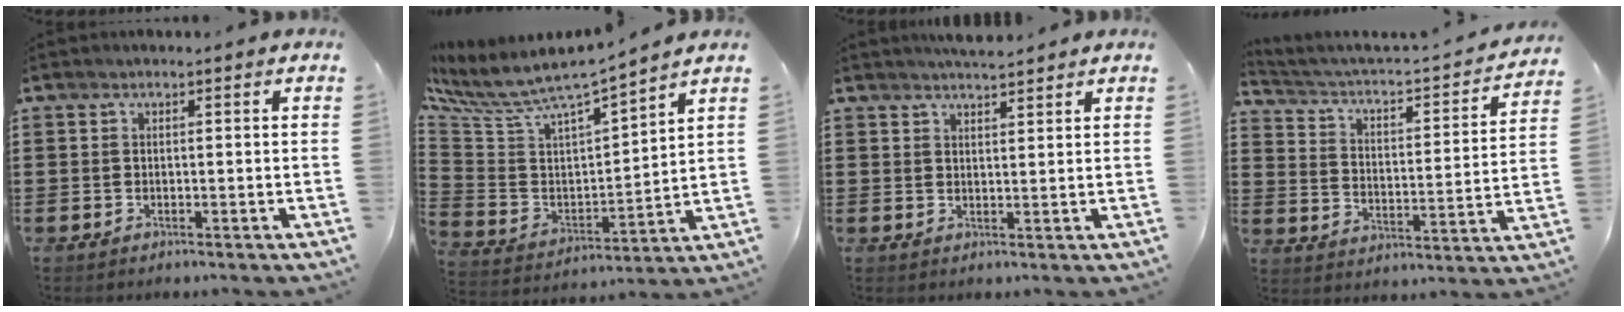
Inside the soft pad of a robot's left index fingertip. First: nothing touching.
{"total": 6.0, "force": [5.5, 0.9, 2.2], "torque": [-0.075, -0.053, 0.088]}
{"total": 2.9, "force": [2.8, 0.0, 0.6], "torque": [-0.019, -0.004, 0.053]}
{"total": 2.3, "force": [1.7, 0.6, 1.5], "torque": [-0.044, -0.028, 0.015]}